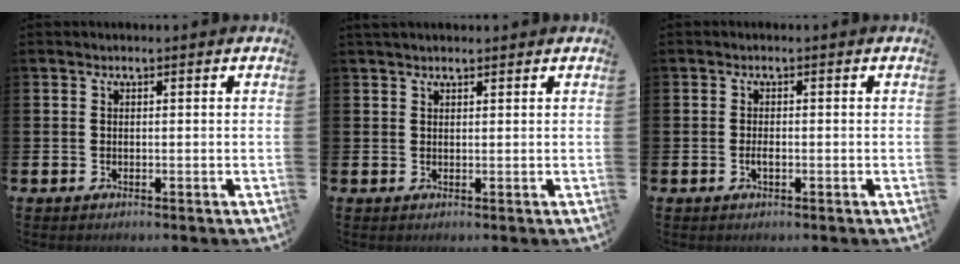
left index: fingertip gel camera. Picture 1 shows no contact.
{"total": 1.5, "force": [1.4, 0.4, 0.4], "torque": [0.003, -0.002, 0.022]}
{"total": 1.3, "force": [-0.3, 0.5, 1.1], "torque": [-0.023, 0.001, -0.005]}